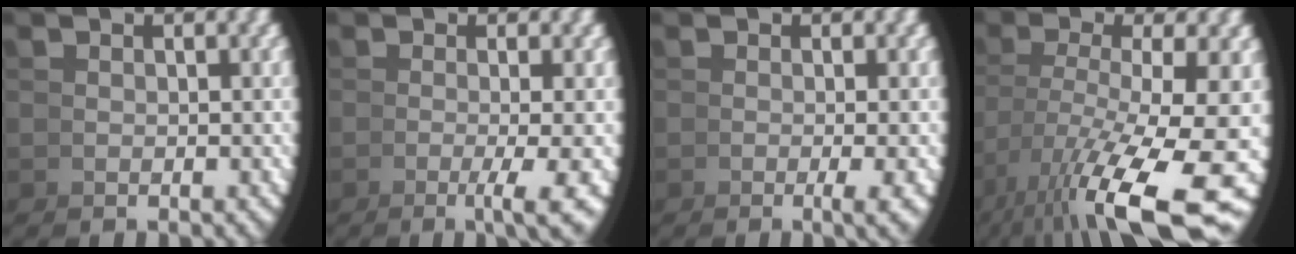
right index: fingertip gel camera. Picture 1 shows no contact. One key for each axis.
{"total": 4.7, "fx": -1.8, "fy": 0.8, "fz": 4.3, "tx": -0.044, "ty": -0.004, "tz": -0.026}
{"total": 2.9, "fx": -1.0, "fy": 0.5, "fz": 2.7, "tx": -0.031, "ty": 0.000, "tz": -0.015}
{"total": 10.1, "fx": -2.7, "fy": 4.5, "fz": 8.7, "tx": -0.134, "ty": -0.047, "tz": -0.005}